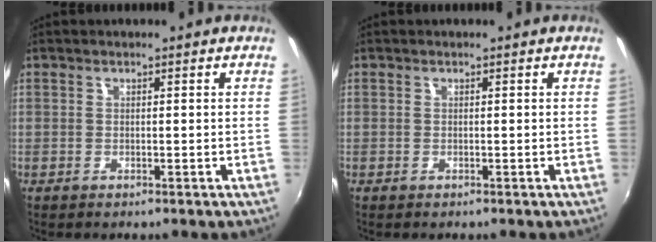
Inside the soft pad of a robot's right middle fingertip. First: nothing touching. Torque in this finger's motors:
{"motor_torque": [0.27, -0.84, -0.20, -0.10]}